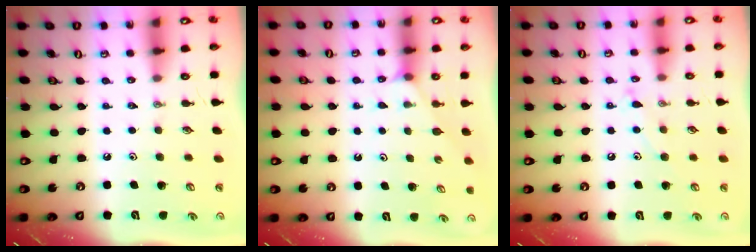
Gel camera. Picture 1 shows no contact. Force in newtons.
{"total": 2.9, "press": 2.8, "slide": 0.5}
{"total": 7.4, "press": 7.4, "slide": 0.6}